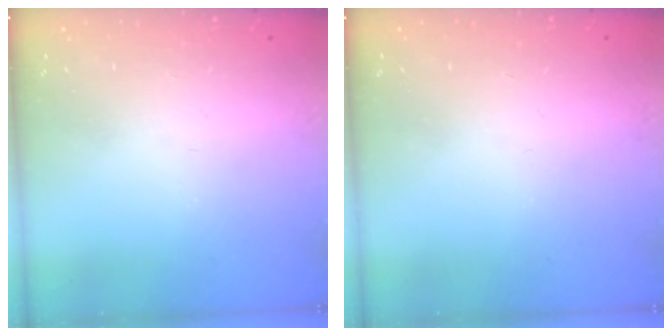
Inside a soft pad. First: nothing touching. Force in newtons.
{"total": 0.0}